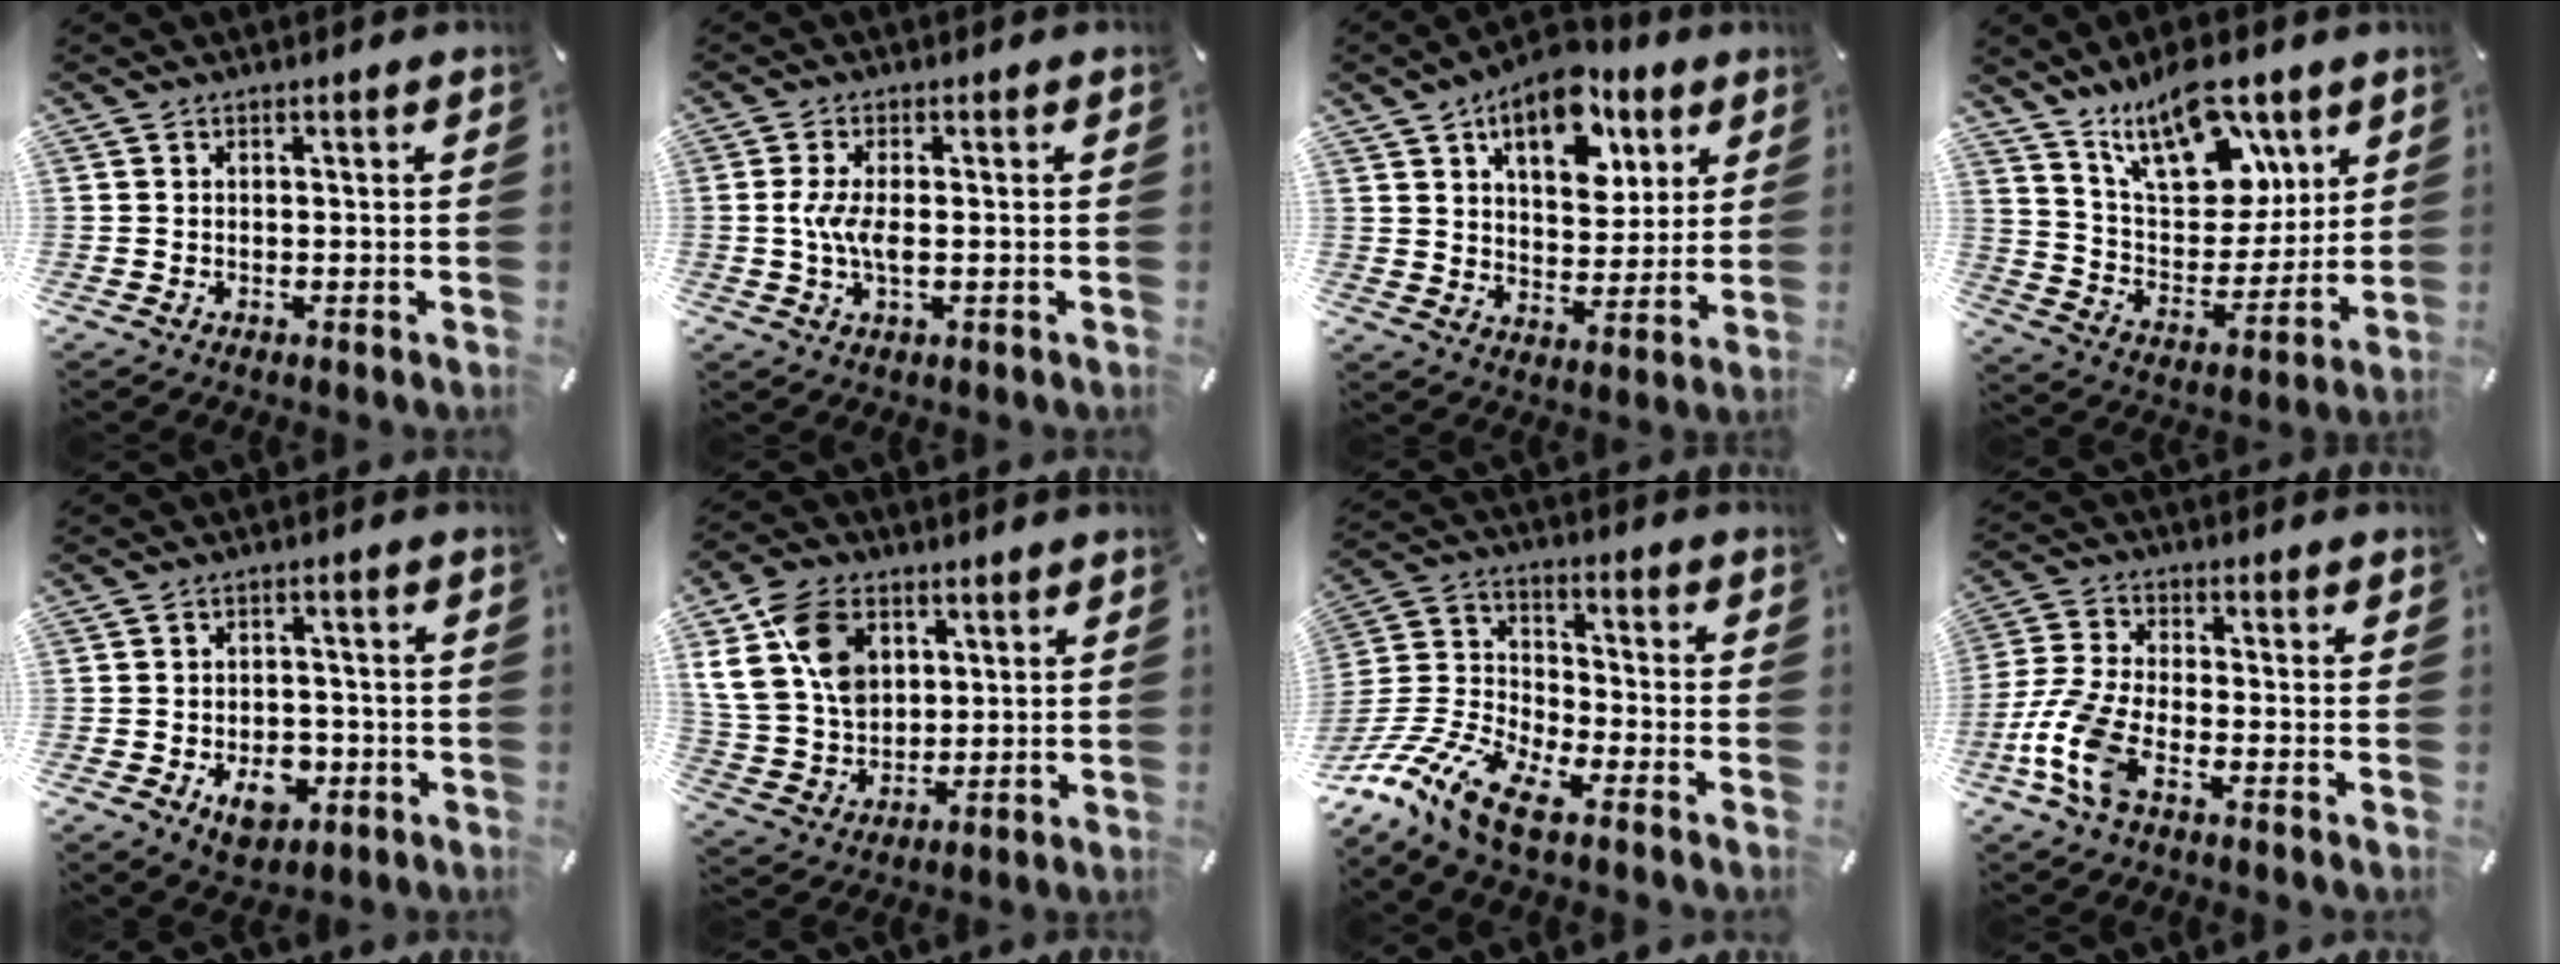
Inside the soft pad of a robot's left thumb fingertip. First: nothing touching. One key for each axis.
{"total": 5.2, "fx": -0.2, "fy": 1.8, "fz": 4.8, "tx": -0.116, "ty": -0.008, "tz": -0.012}
{"total": 13.9, "fx": 8.3, "fy": 8.2, "fz": 7.7, "tx": -0.104, "ty": -0.041, "tz": 0.143}
{"total": 19.0, "fx": 12.3, "fy": 10.3, "fz": 10.2, "tx": -0.165, "ty": -0.066, "tz": 0.219}
{"total": 8.1, "fx": -2.9, "fy": 5.5, "fz": 5.2, "tx": -0.066, "ty": 0.009, "tz": -0.048}
{"total": 15.2, "fx": 5.6, "fy": 11.3, "fz": 8.5, "tx": -0.195, "ty": -0.006, "tz": 0.102}
{"total": 14.5, "fx": -11.3, "fy": 4.9, "fz": 7.6, "tx": -0.164, "ty": 0.042, "tz": -0.213}
{"total": 11.1, "fx": -5.1, "fy": 5.0, "fz": 8.5, "tx": -0.203, "ty": -0.003, "tz": -0.097}